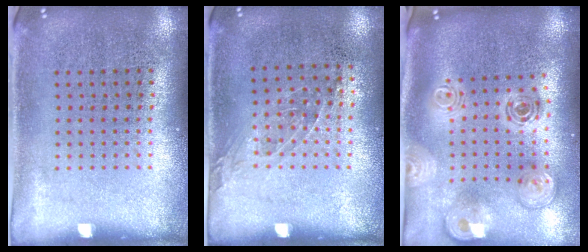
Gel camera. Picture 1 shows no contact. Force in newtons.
{"total": 1.0, "press": 0.7, "slide": 0.6}
{"total": 2.0, "press": 1.7, "slide": 1.1}